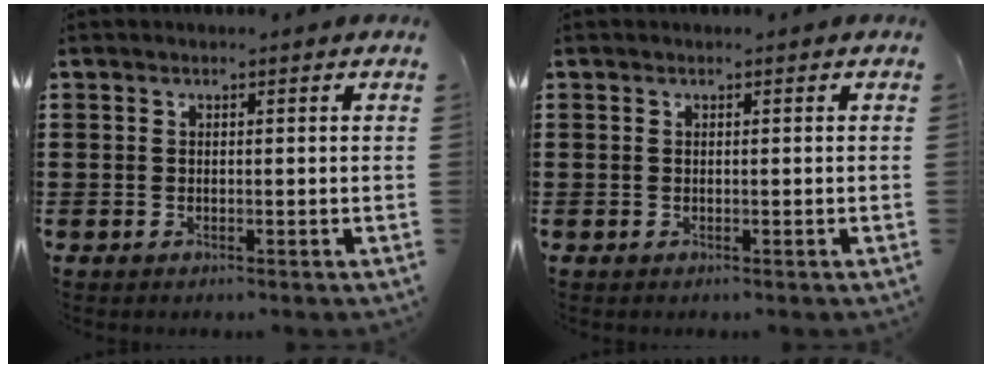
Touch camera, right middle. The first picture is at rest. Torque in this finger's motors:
{"motor_torque": [-0.02, 0.01, 0.06, -0.01]}